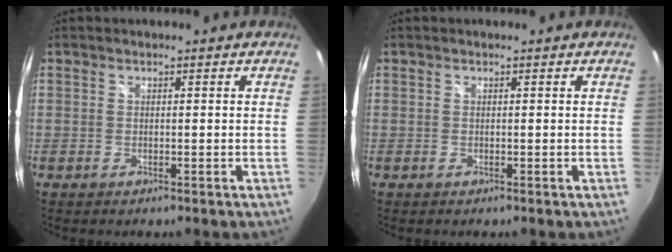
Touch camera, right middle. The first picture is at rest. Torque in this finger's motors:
{"motor_torque": [0.01, -0.14, 0.00, 0.01]}